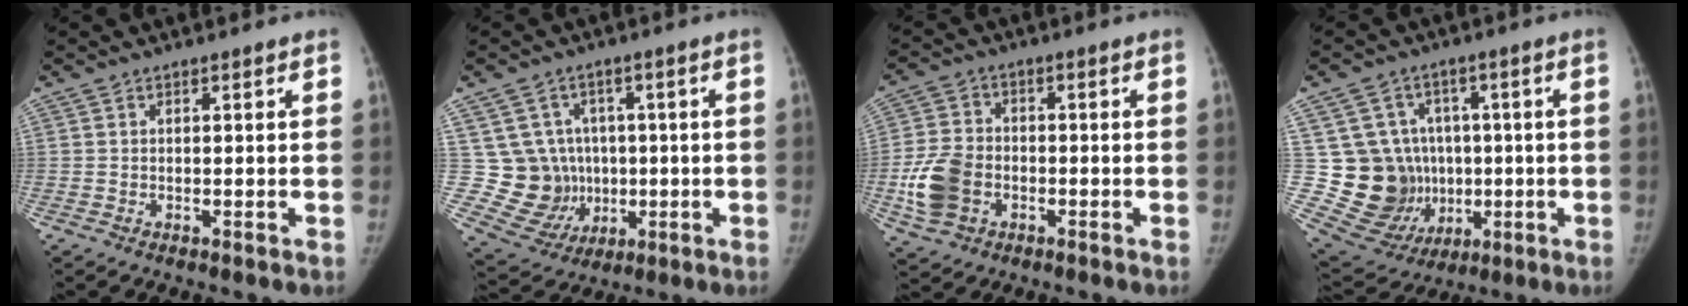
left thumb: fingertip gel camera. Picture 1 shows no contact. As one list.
[{"total": 11.2, "force": [0.9, 10.6, 3.6], "torque": [-0.021, 0.003, 0.041]}, {"total": 9.6, "force": [-2.6, 7.2, 5.8], "torque": [-0.113, 0.010, -0.049]}, {"total": 16.0, "force": [0.2, 14.6, 6.4], "torque": [-0.074, 0.019, 0.038]}]